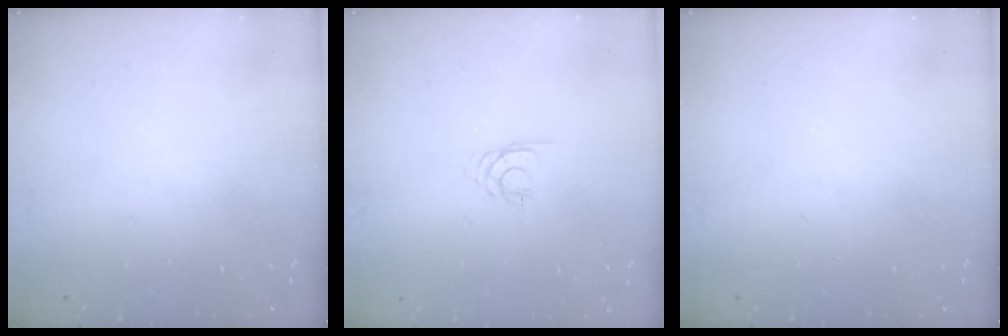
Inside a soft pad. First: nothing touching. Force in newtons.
{"total": 1.6, "press": 1.6, "slide": 0.3}
{"total": 0.0}